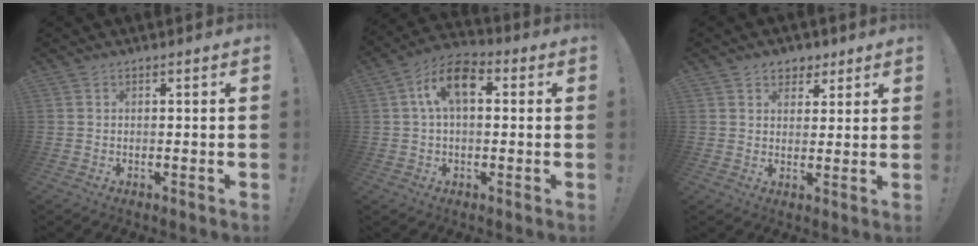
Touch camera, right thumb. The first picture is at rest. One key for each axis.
{"total": 10.9, "fx": 2.4, "fy": 6.2, "fz": 8.7, "tx": -0.151, "ty": 0.012, "tz": 0.046}
{"total": 5.3, "fx": 3.2, "fy": 4.1, "fz": 1.1, "tx": -0.005, "ty": -0.016, "tz": 0.058}